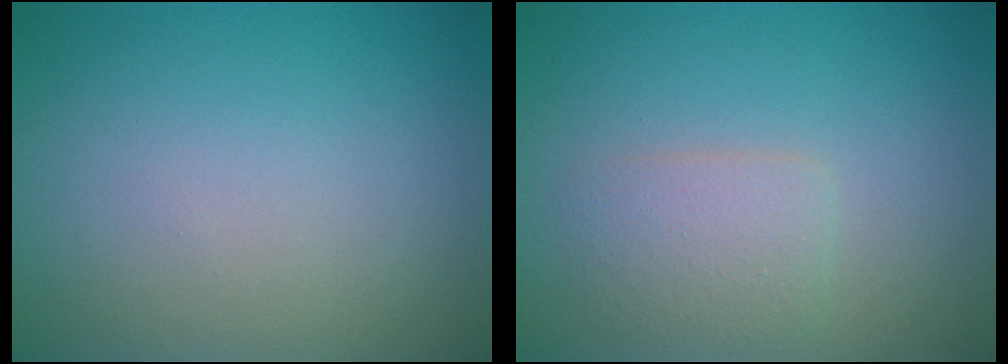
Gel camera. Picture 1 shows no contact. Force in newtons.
{"total": 2.3, "press": 2.3, "slide": 0.1}